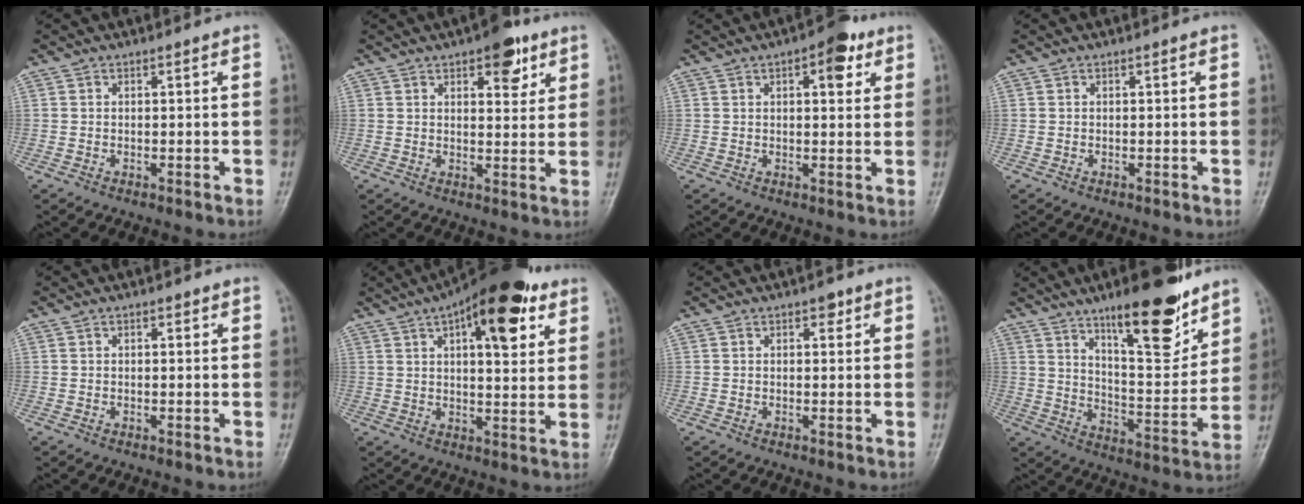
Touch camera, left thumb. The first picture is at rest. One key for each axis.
{"total": 7.4, "fx": 4.1, "fy": 3.5, "fz": 5.1, "tx": -0.040, "ty": -0.017, "tz": 0.050}
{"total": 6.5, "fx": 3.1, "fy": 2.8, "fz": 5.0, "tx": -0.045, "ty": -0.006, "tz": 0.033}
{"total": 0.0}
{"total": 0.7, "fx": 0.3, "fy": 0.4, "fz": 0.5, "tx": -0.004, "ty": 0.000, "tz": 0.002}
{"total": 18.0, "fx": 8.8, "fy": 7.0, "fz": 13.9, "tx": -0.176, "ty": -0.013, "tz": 0.124}
{"total": 1.7, "fx": 0.9, "fy": 0.9, "fz": 1.0, "tx": -0.005, "ty": -0.001, "tz": 0.009}
{"total": 17.5, "fx": 11.7, "fy": 4.9, "fz": 12.0, "tx": -0.147, "ty": -0.080, "tz": 0.192}